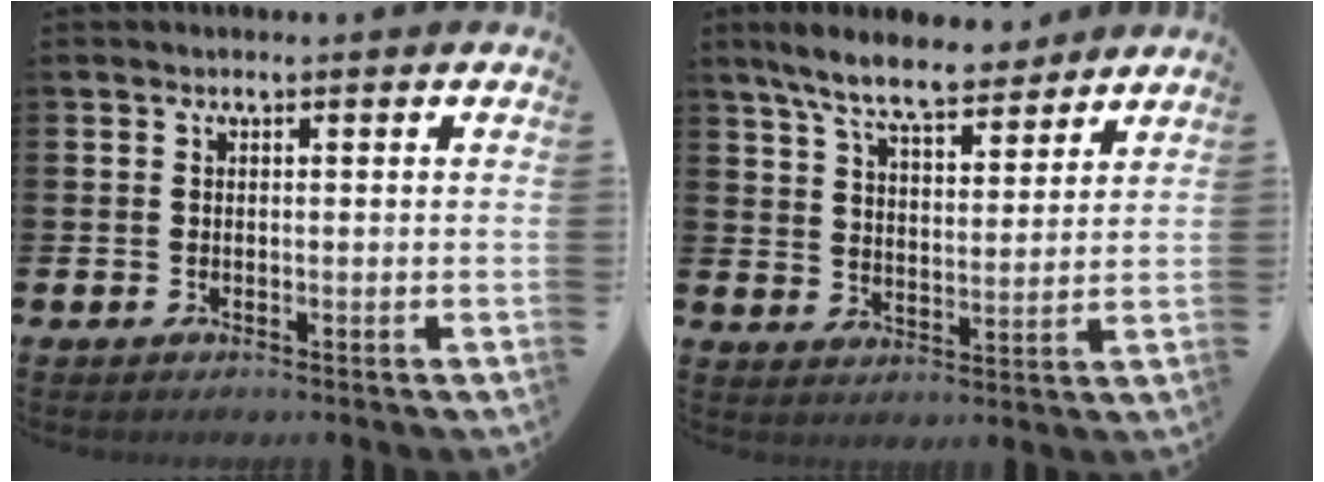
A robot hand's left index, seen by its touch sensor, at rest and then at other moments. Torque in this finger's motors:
{"motor_torque": [0.24, -0.38, 0.78, 0.21]}